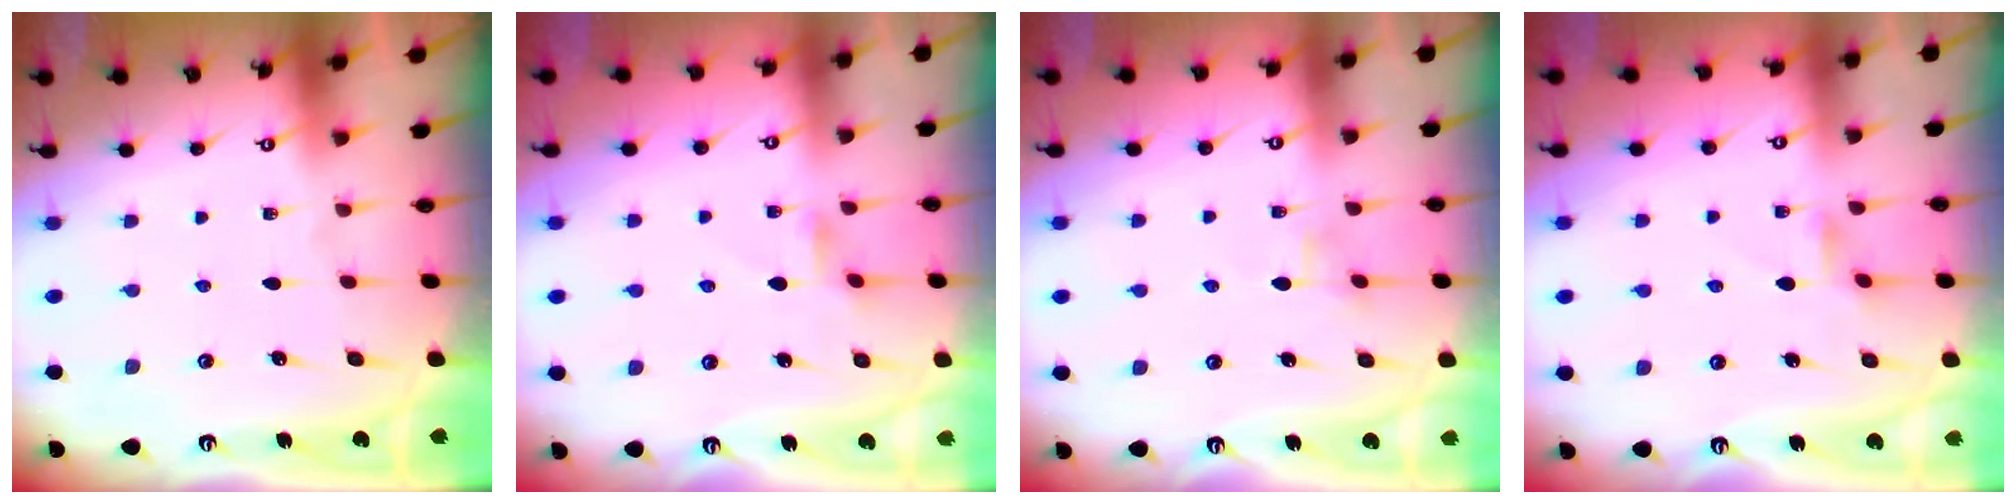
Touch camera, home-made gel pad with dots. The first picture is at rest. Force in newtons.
{"total": 2.5, "press": 2.5, "slide": 0.4}
{"total": 1.9, "press": 1.9, "slide": 0.2}
{"total": 2.5, "press": 2.5, "slide": 0.4}